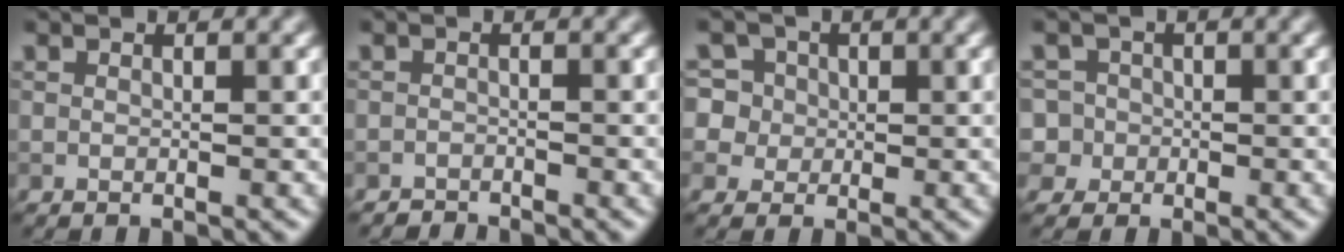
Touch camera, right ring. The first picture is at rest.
{"total": 1.5, "force": [-1.5, 0.3, -0.1], "torque": [0.006, 0.001, -0.029]}
{"total": 7.3, "force": [2.4, 6.4, 2.6], "torque": [-0.043, 0.042, 0.009]}
{"total": 4.8, "force": [-0.6, 4.6, 1.2], "torque": [-0.008, 0.024, -0.038]}